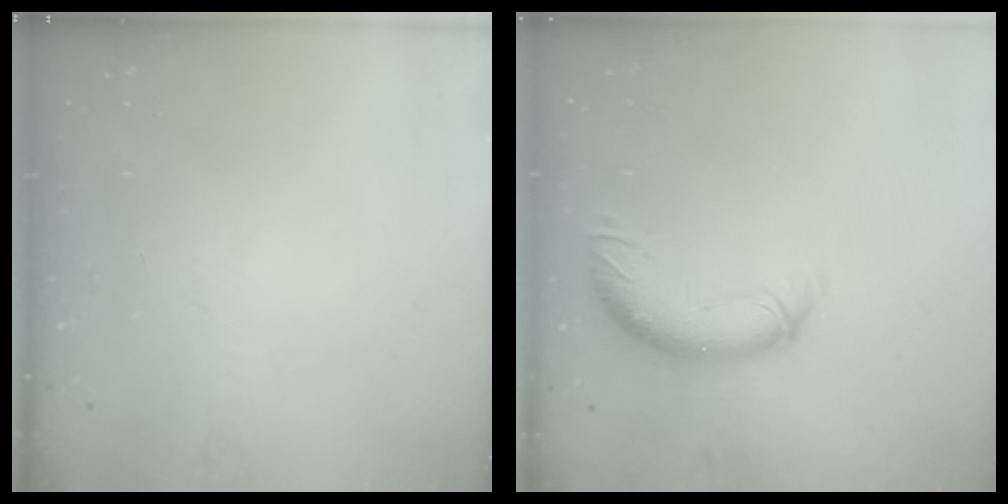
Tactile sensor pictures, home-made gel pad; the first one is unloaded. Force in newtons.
{"total": 10.3, "press": 10.2, "slide": 1.4}